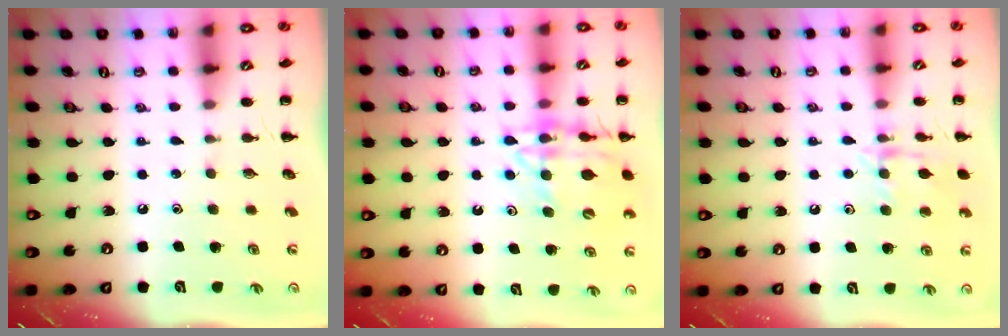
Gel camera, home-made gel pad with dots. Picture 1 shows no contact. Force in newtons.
{"total": 14.9, "press": 14.7, "slide": 2.4}
{"total": 10.7, "press": 10.6, "slide": 0.7}